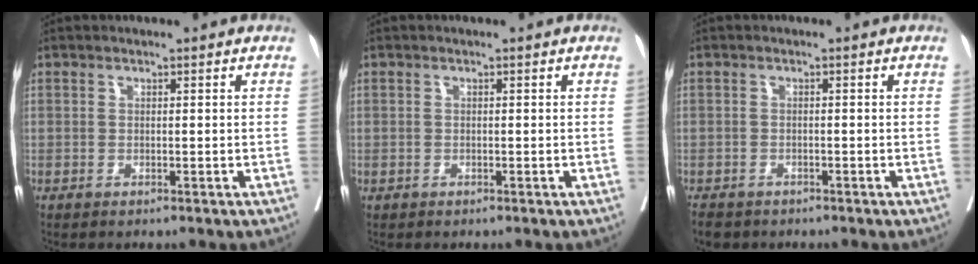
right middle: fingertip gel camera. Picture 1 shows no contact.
{"total": 0.0}
{"total": 3.9, "force": [-3.1, 2.1, 1.1], "torque": [-0.016, -0.002, -0.043]}